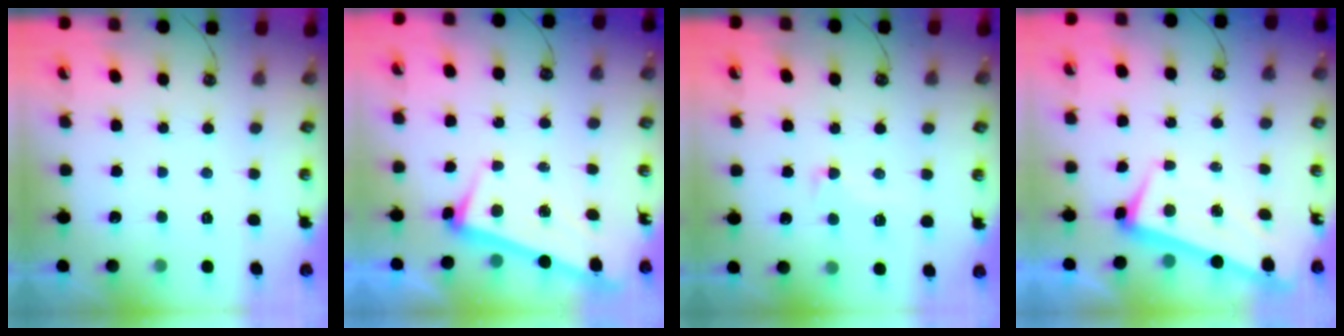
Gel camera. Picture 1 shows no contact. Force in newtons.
{"total": 3.5, "press": 3.3, "slide": 1.1}
{"total": 1.3, "press": 0.3, "slide": 1.3}
{"total": 1.8, "press": 0.8, "slide": 1.6}